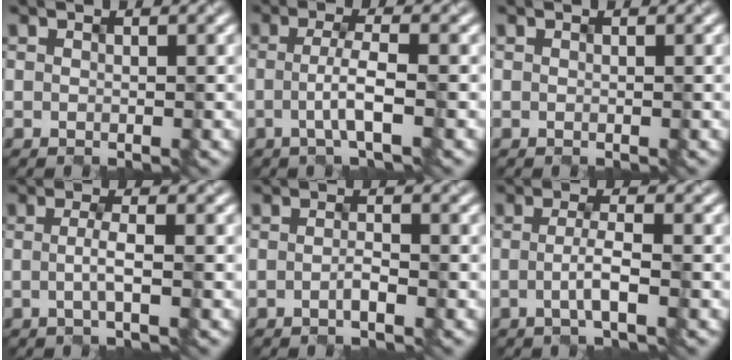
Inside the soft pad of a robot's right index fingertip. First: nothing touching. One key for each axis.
{"total": 2.9, "fx": -0.9, "fy": 0.4, "fz": 2.7, "tx": -0.051, "ty": -0.004, "tz": -0.014}
{"total": 0.0}
{"total": 1.8, "fx": -0.6, "fy": 0.2, "fz": 1.6, "tx": -0.032, "ty": -0.001, "tz": -0.010}
{"total": 1.1, "fx": -0.7, "fy": 0.0, "fz": 0.8, "tx": -0.017, "ty": -0.001, "tz": -0.015}
{"total": 2.3, "fx": -0.8, "fy": 0.3, "fz": 2.1, "tx": -0.041, "ty": -0.003, "tz": -0.014}